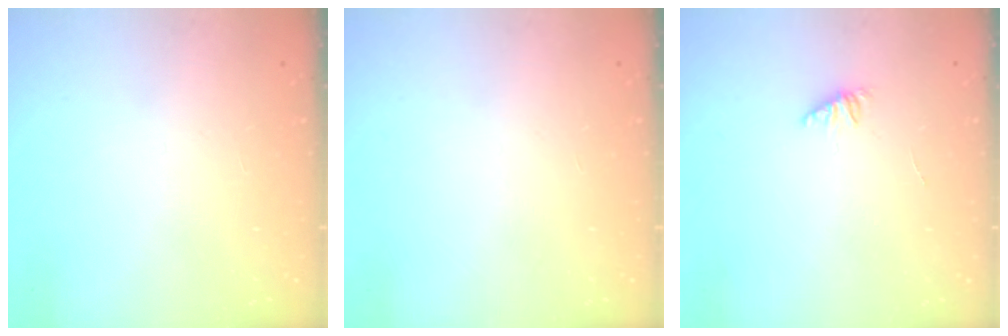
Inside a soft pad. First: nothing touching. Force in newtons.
{"total": 0.0}
{"total": 1.2, "press": 1.1, "slide": 0.3}